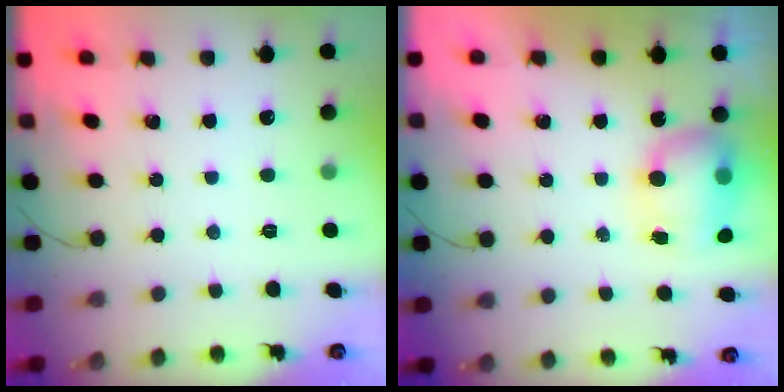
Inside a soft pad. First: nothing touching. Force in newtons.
{"total": 10.7, "press": 9.1, "slide": 5.6}